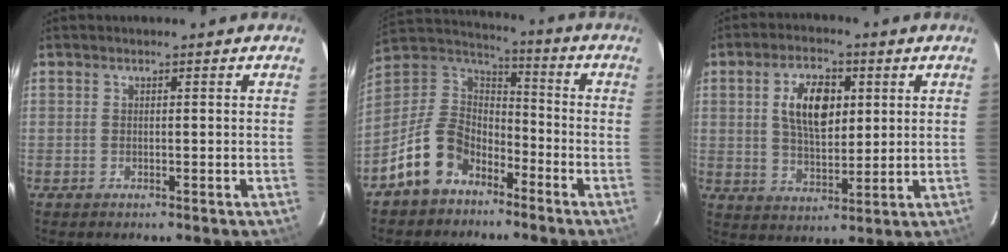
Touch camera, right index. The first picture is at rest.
{"total": 13.9, "force": [-8.5, 9.0, 6.2], "torque": [-0.154, 0.030, -0.151]}
{"total": 10.1, "force": [2.7, 5.3, 8.2], "torque": [-0.150, 0.013, 0.052]}